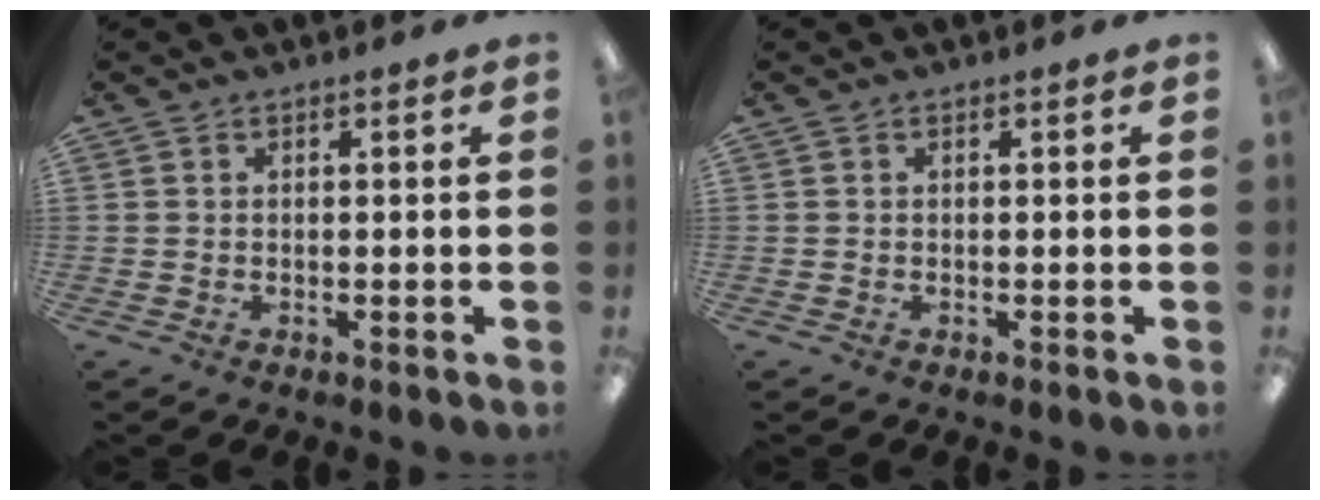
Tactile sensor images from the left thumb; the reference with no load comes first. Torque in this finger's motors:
{"motor_torque": [-0.01, 0.01, 0.00, 0.00, 0.00]}